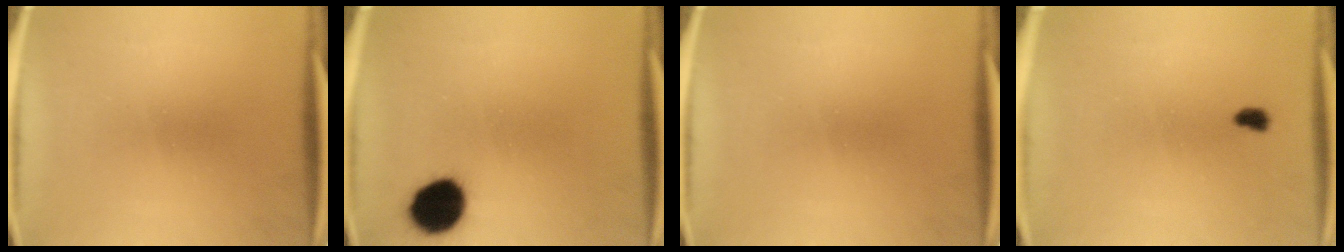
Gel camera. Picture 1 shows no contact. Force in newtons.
{"total": 10.7}
{"total": 0.0}
{"total": 1.3}